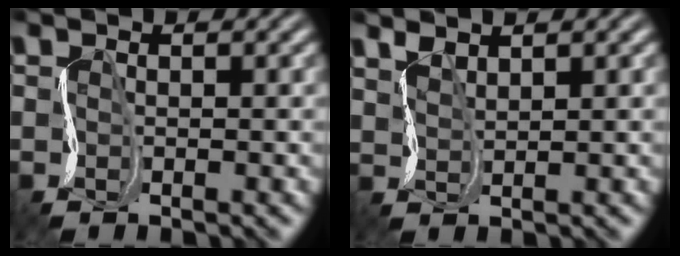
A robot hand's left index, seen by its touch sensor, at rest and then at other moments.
{"total": 2.4, "force": [2.1, -0.7, -0.9], "torque": [-0.003, 0.001, 0.039]}